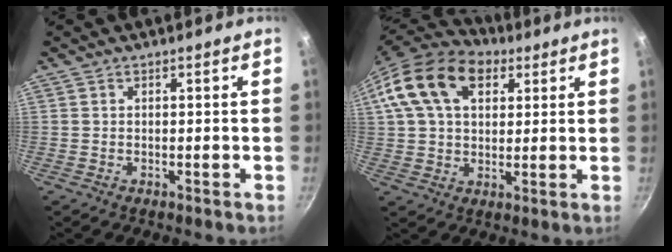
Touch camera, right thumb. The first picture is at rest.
{"total": 17.7, "force": [7.1, 11.5, 11.4], "torque": [-0.194, 0.008, 0.116]}